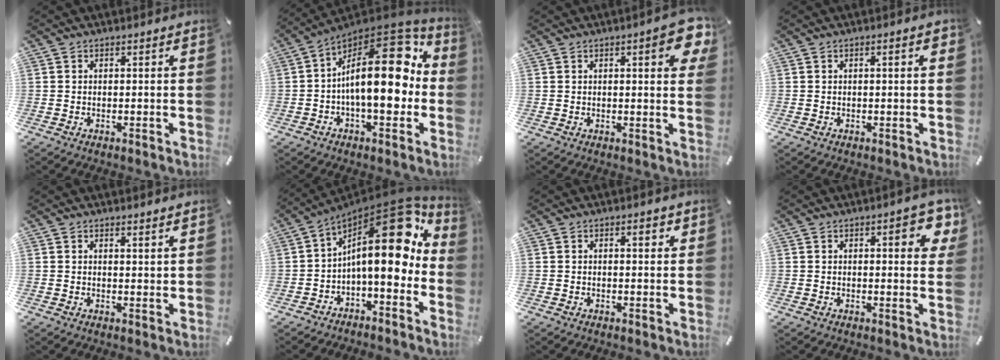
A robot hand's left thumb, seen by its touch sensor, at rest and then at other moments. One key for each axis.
{"total": 22.7, "fx": 1.5, "fy": 10.7, "fz": 19.9, "tx": -0.306, "ty": -0.026, "tz": 0.026}
{"total": 7.9, "fx": 3.3, "fy": 2.3, "fz": 6.8, "tx": -0.083, "ty": -0.014, "tz": 0.047}
{"total": 2.2, "fx": 0.3, "fy": 0.3, "fz": 2.1, "tx": -0.039, "ty": 0.002, "tz": 0.004}
{"total": 1.6, "fx": 1.6, "fy": 0.2, "fz": 0.2, "tx": 0.003, "ty": -0.010, "tz": 0.029}
{"total": 20.6, "fx": 5.3, "fy": 9.1, "fz": 17.7, "tx": -0.273, "ty": -0.054, "tz": 0.084}
{"total": 2.3, "fx": 1.0, "fy": 0.7, "fz": 1.9, "tx": -0.024, "ty": -0.002, "tz": 0.013}
{"total": 7.7, "fx": 3.0, "fy": 2.6, "fz": 6.5, "tx": -0.080, "ty": -0.008, "tz": 0.041}